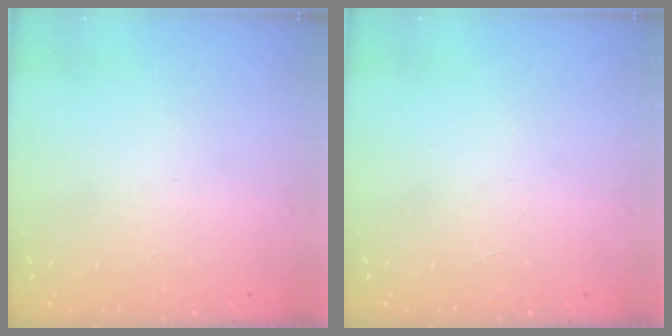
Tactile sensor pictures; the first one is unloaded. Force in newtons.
{"total": 0.0}